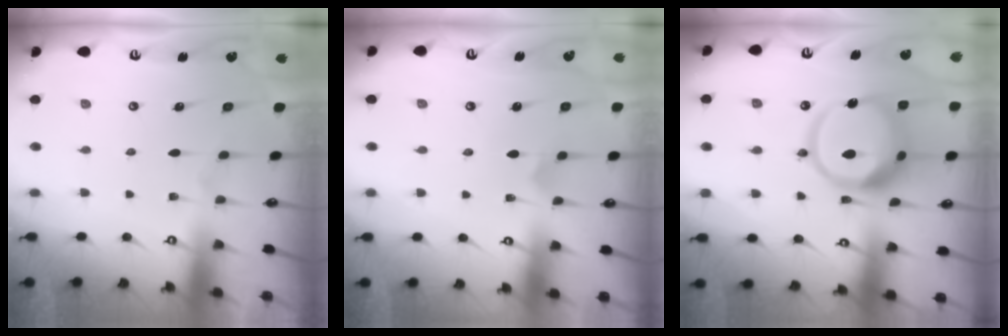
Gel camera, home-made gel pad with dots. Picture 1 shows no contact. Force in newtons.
{"total": 3.2, "press": 3.1, "slide": 0.2}
{"total": 16.6, "press": 16.4, "slide": 2.2}